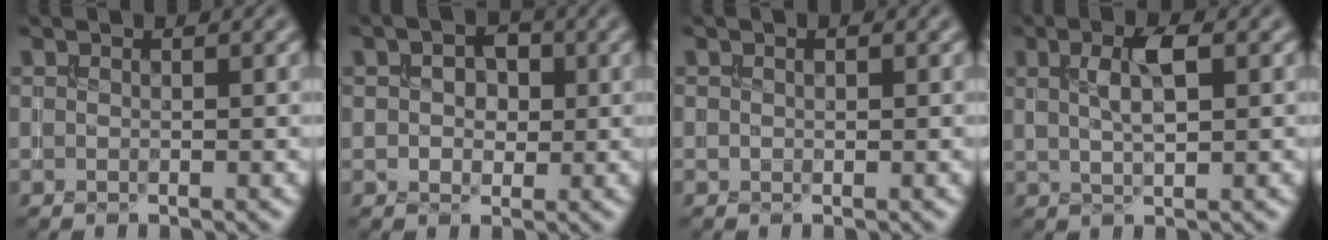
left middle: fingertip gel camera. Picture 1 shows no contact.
{"total": 2.8, "force": [0.8, 2.0, 1.9], "torque": [-0.032, 0.007, 0.007]}
{"total": 0.7, "force": [0.2, 0.4, 0.6], "torque": [-0.011, 0.002, 0.003]}
{"total": 3.4, "force": [1.1, 1.0, 3.1], "torque": [-0.058, 0.007, 0.020]}